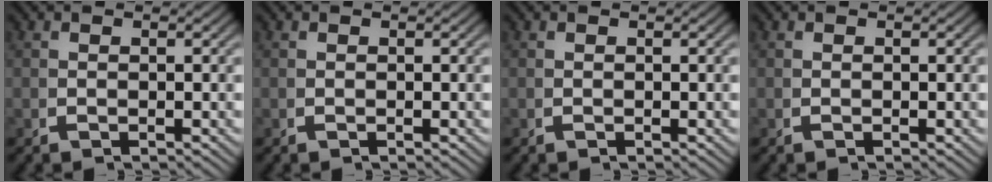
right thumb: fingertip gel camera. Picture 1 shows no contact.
{"total": 0.0}
{"total": 0.0}
{"total": 0.0}